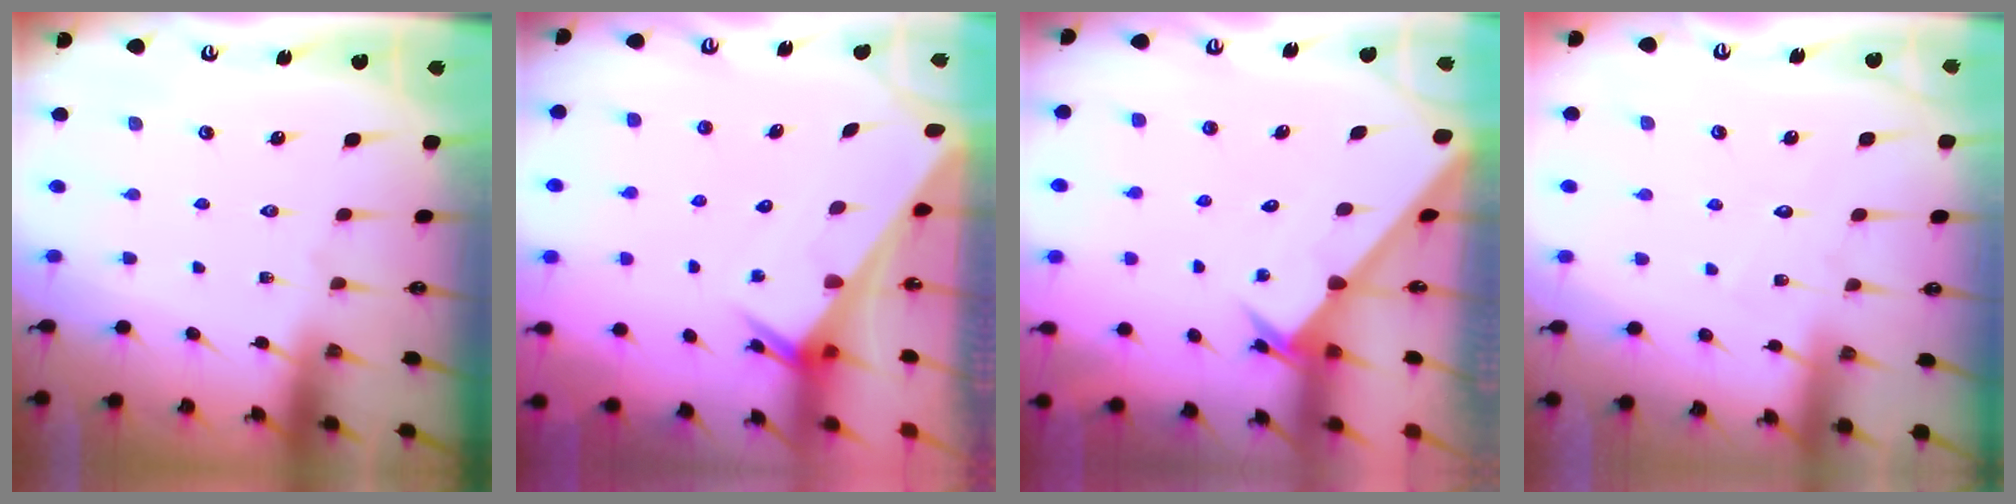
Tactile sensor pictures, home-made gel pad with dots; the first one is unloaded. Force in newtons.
{"total": 2.6, "press": 2.6, "slide": 0.2}
{"total": 2.5, "press": 2.5, "slide": 0.2}
{"total": 3.6, "press": 3.6, "slide": 0.4}